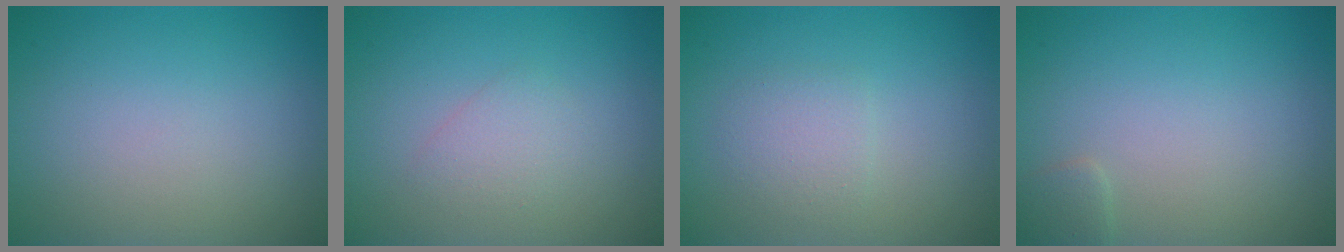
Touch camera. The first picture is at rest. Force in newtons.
{"total": 1.6, "press": 1.6, "slide": 0.0}
{"total": 1.9, "press": 1.9, "slide": 0.0}
{"total": 1.0, "press": 1.0, "slide": 0.1}